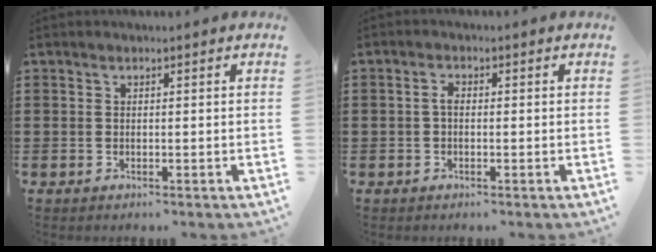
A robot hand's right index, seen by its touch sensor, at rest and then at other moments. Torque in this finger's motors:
{"motor_torque": [0.50, -0.42, 0.25, 0.05]}